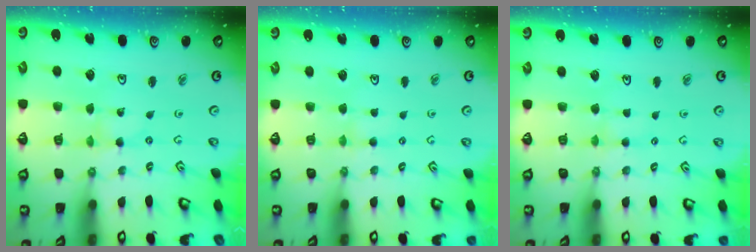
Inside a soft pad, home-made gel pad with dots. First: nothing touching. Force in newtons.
{"total": 2.3, "press": 2.3, "slide": 0.4}
{"total": 3.1, "press": 3.0, "slide": 0.5}